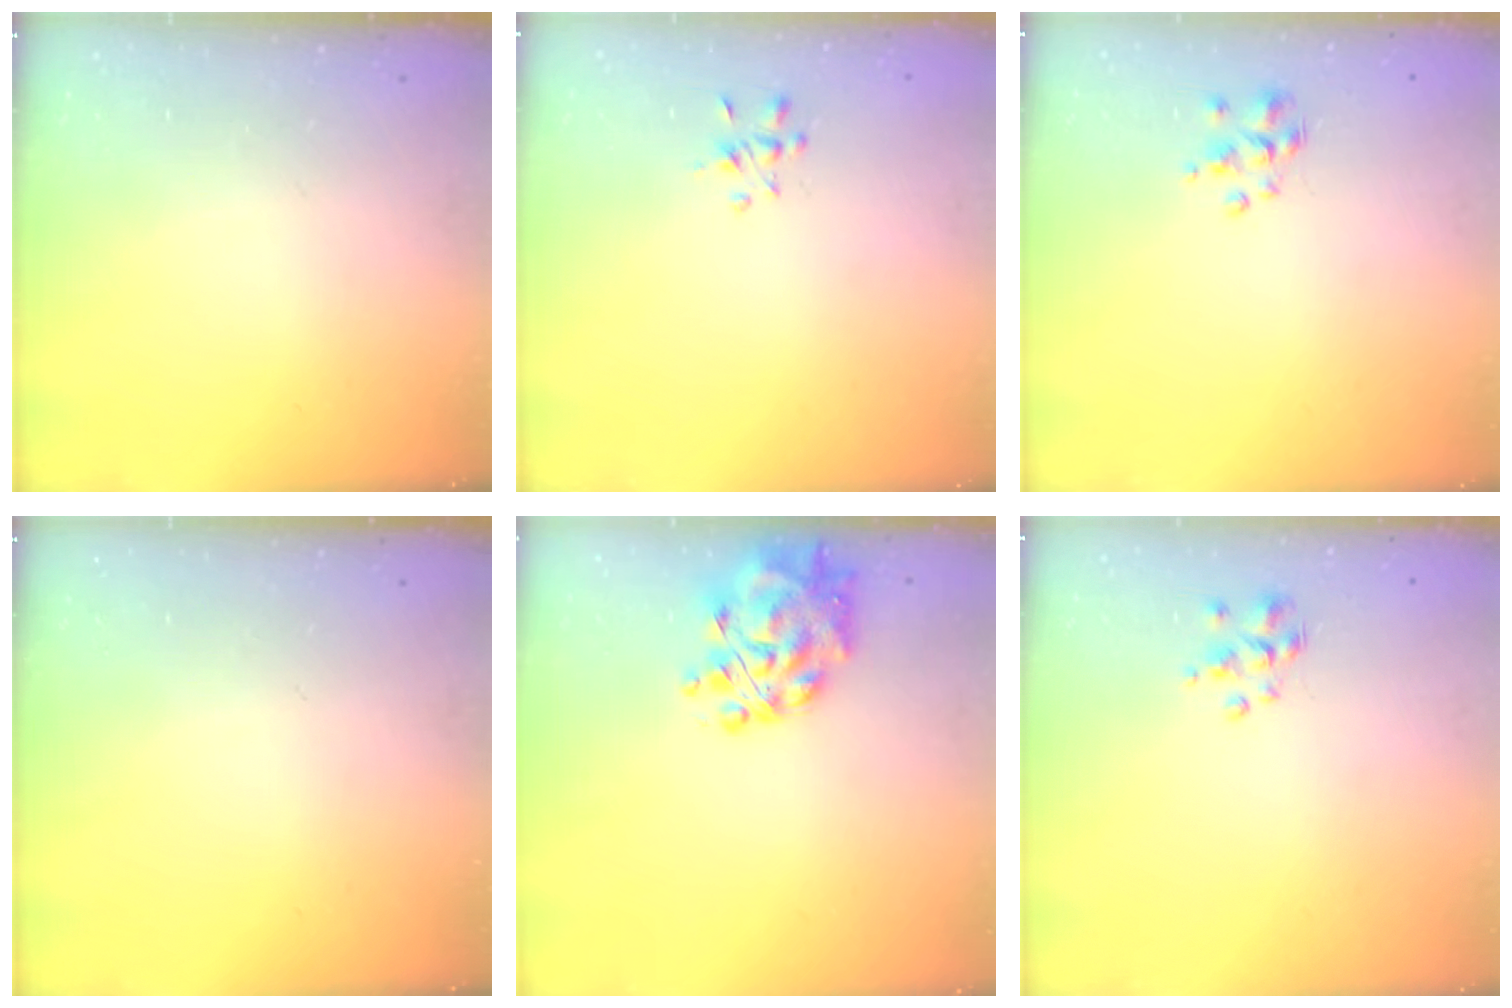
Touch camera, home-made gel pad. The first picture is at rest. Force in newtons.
{"total": 2.6, "press": 2.5, "slide": 0.7}
{"total": 1.9, "press": 1.7, "slide": 0.7}
{"total": 0.0}
{"total": 11.4, "press": 10.8, "slide": 3.6}
{"total": 1.9, "press": 1.7, "slide": 0.7}